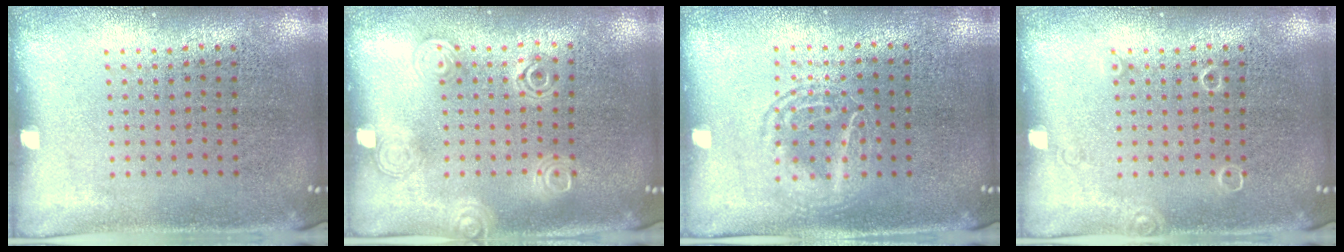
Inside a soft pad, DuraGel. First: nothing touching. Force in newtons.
{"total": 1.2, "press": 1.2, "slide": 0.3}
{"total": 1.2, "press": 1.1, "slide": 0.2}
{"total": 0.7, "press": 0.7, "slide": 0.1}